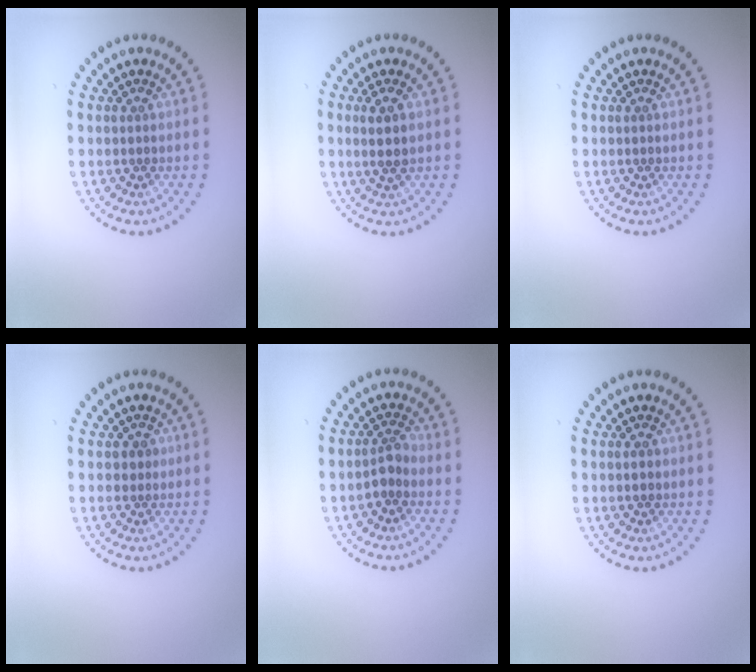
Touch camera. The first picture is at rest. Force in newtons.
{"total": 2.1, "press": 1.9, "slide": 0.9}
{"total": 0.0}
{"total": 0.8, "press": 0.6, "slide": 0.5}
{"total": 1.7, "press": 1.4, "slide": 0.9}
{"total": 1.1, "press": 1.1, "slide": 0.0}